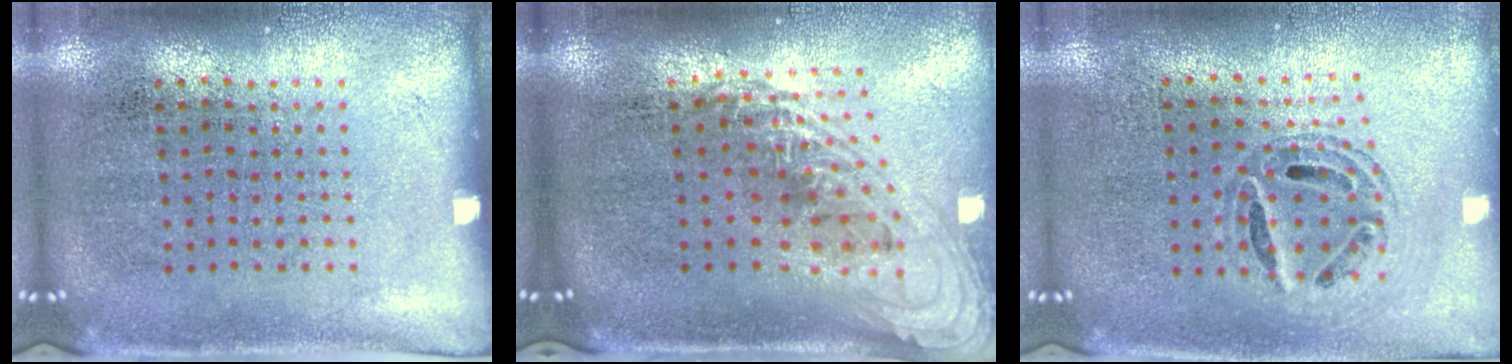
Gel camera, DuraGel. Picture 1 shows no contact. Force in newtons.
{"total": 2.2, "press": 1.6, "slide": 1.5}
{"total": 0.6, "press": 0.6, "slide": 0.2}